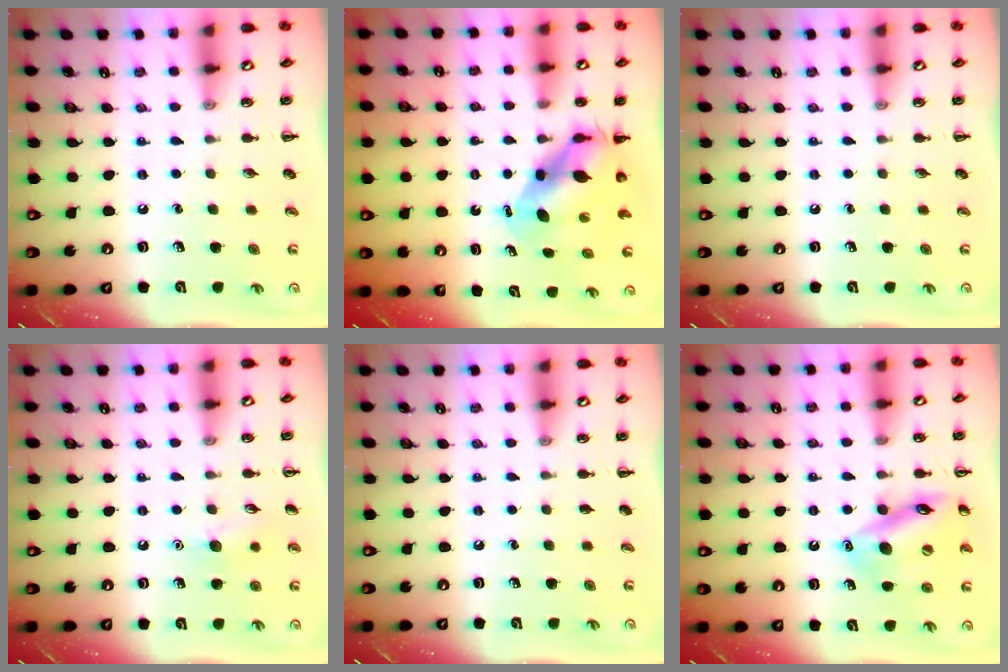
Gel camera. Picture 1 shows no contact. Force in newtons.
{"total": 8.4, "press": 8.3, "slide": 1.3}
{"total": 0.0}
{"total": 6.8, "press": 6.6, "slide": 1.7}
{"total": 0.0}
{"total": 15.5, "press": 15.4, "slide": 2.1}